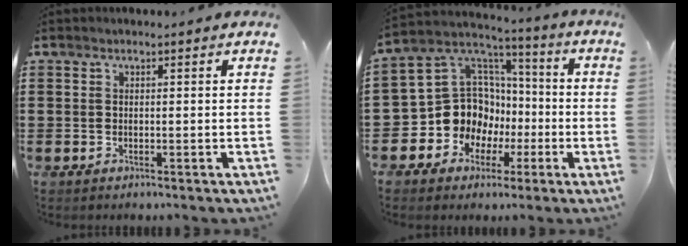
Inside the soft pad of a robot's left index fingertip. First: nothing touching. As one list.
[{"total": 13.0, "force": [-3.1, 11.7, 4.7], "torque": [-0.134, -0.004, -0.050]}]